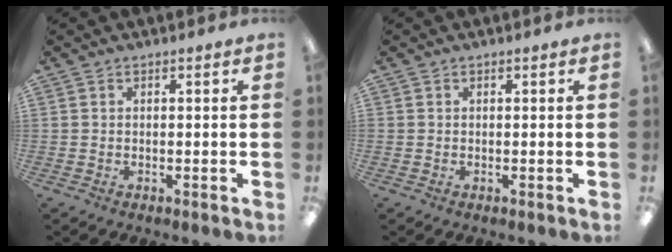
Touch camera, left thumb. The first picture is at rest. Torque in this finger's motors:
{"motor_torque": [-0.20, 0.04, 0.11, -0.16, 0.00]}